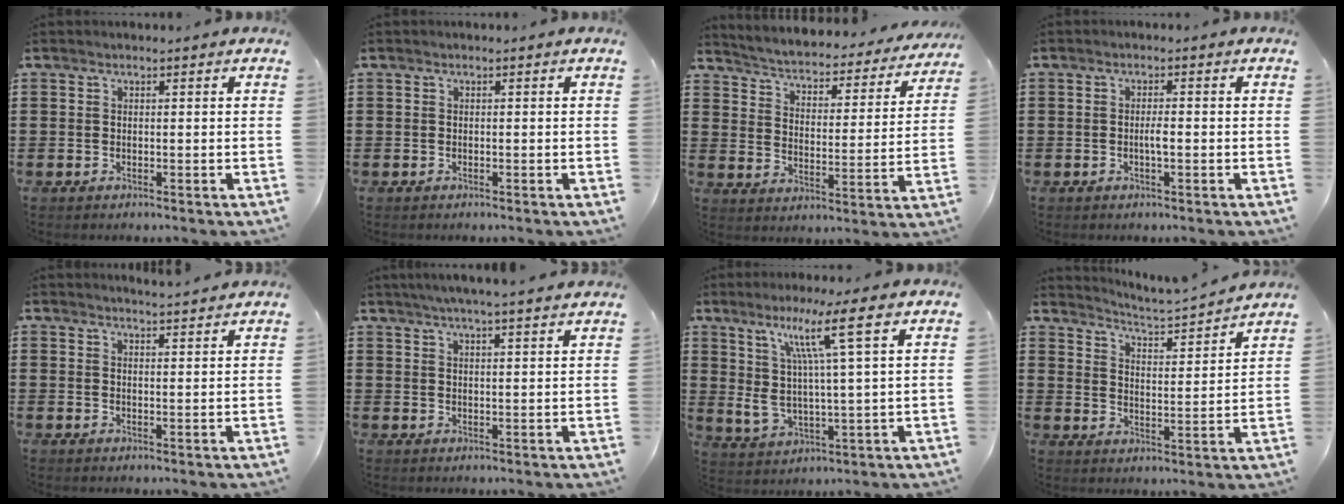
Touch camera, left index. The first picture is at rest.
{"total": 0.0}
{"total": 2.6, "force": [2.5, 0.0, 0.6], "torque": [-0.031, -0.031, 0.030]}
{"total": 1.8, "force": [-0.4, 0.3, 1.8], "torque": [-0.034, 0.000, -0.008]}
{"total": 2.3, "force": [2.3, -0.4, 0.1], "torque": [-0.007, -0.009, 0.043]}
{"total": 3.8, "force": [3.4, -0.6, 1.6], "torque": [-0.041, -0.010, 0.060]}
{"total": 11.4, "force": [5.6, 0.8, 9.9], "torque": [-0.195, -0.010, 0.089]}
{"total": 3.3, "force": [3.2, -0.7, 0.3], "torque": [-0.028, -0.040, 0.044]}